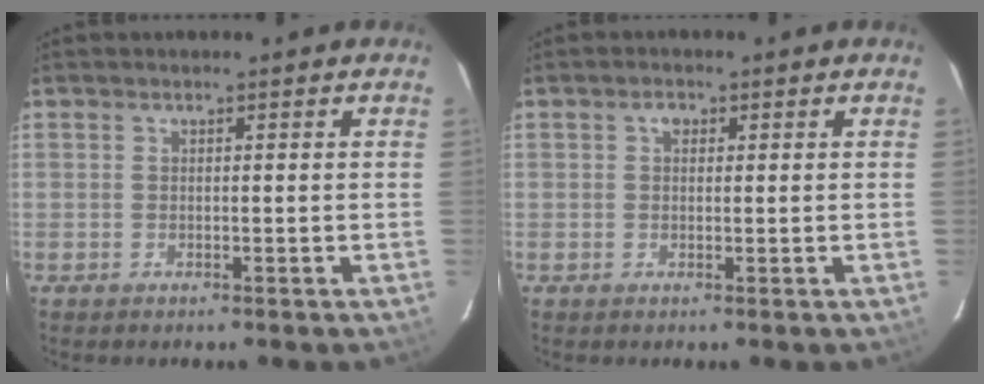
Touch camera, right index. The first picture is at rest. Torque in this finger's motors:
{"motor_torque": [0.19, -0.02, 0.14, 0.02]}